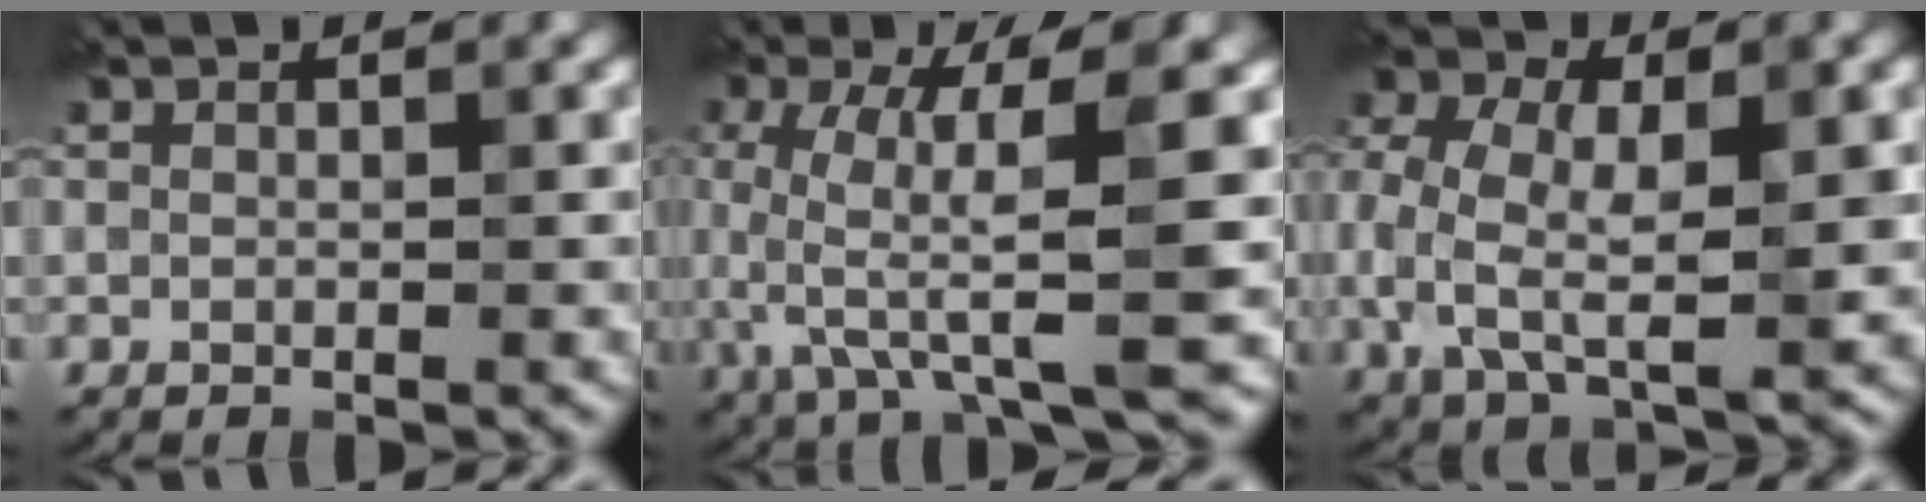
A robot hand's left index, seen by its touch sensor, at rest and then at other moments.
{"total": 10.1, "force": [-0.1, 2.8, 9.7], "torque": [-0.170, 0.003, 0.000]}
{"total": 9.1, "force": [-0.5, 5.5, 7.2], "torque": [-0.155, 0.004, -0.010]}